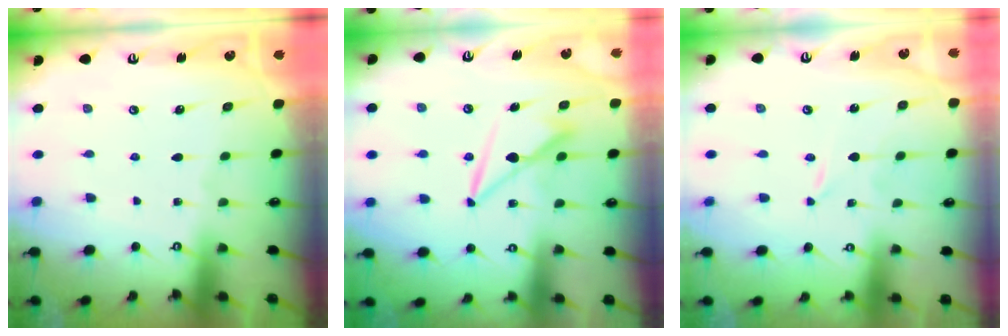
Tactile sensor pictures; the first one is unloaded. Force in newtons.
{"total": 8.1, "press": 8.0, "slide": 1.0}
{"total": 0.0}